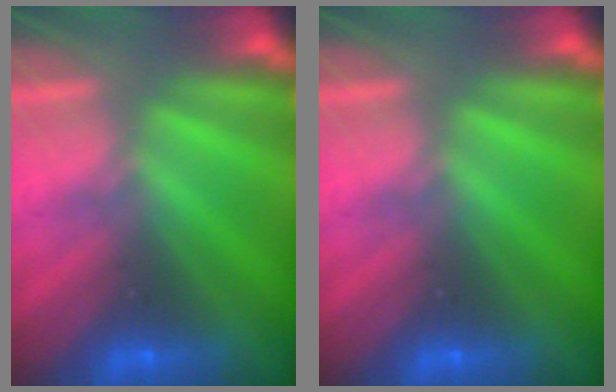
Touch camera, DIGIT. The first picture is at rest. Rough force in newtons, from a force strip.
{"total": 0.0}